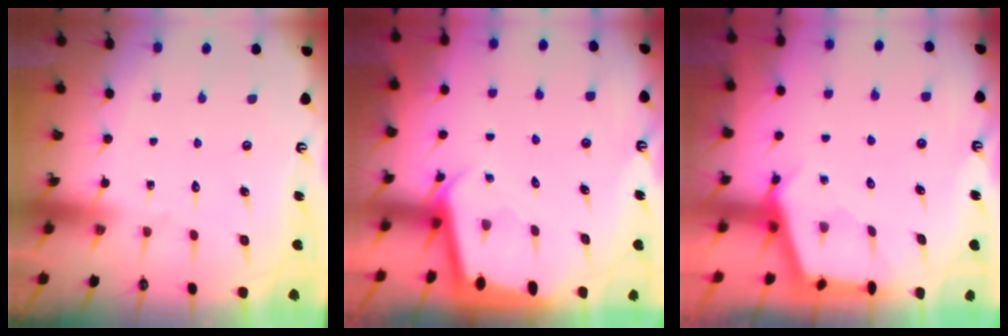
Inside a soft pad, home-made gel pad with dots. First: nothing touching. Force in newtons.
{"total": 2.1, "press": 2.1, "slide": 0.2}
{"total": 3.0, "press": 3.0, "slide": 0.3}